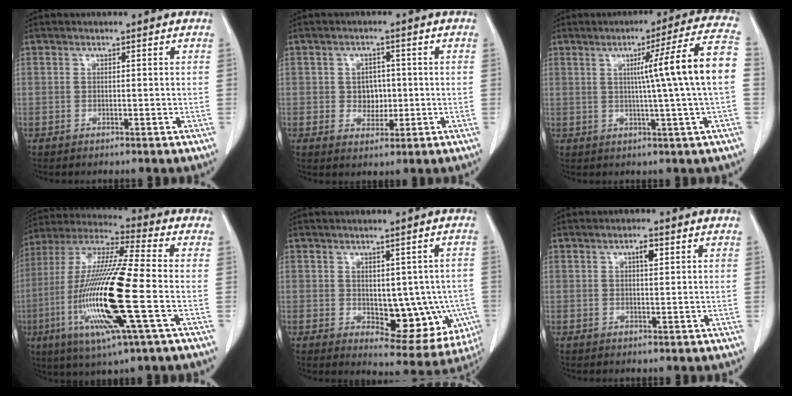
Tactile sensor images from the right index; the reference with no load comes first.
{"total": 3.8, "force": [-0.1, 3.1, 2.1], "torque": [-0.026, 0.008, 0.005]}
{"total": 12.7, "force": [0.9, -2.5, 12.4], "torque": [-0.170, 0.008, 0.010]}
{"total": 20.5, "force": [-4.8, 1.3, 19.9], "torque": [-0.424, -0.022, -0.096]}
{"total": 11.4, "force": [-1.6, 5.9, 9.6], "torque": [-0.097, 0.004, -0.001]}
{"total": 2.0, "force": [0.8, 0.6, 1.7], "torque": [-0.030, 0.000, 0.012]}